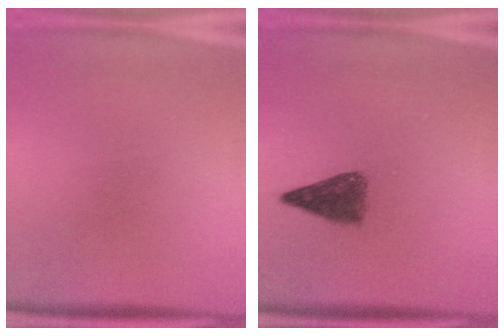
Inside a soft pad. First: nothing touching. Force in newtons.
{"total": 4.7}